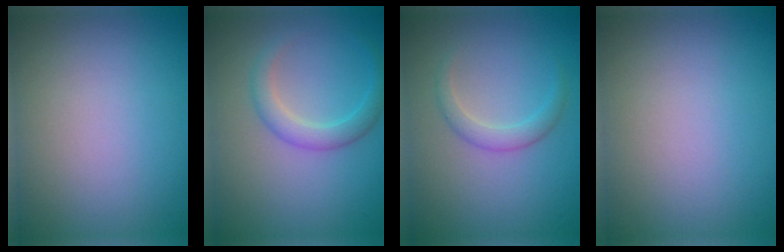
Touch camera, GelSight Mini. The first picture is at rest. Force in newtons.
{"total": 2.5, "press": 2.5, "slide": 0.0}
{"total": 1.7, "press": 1.7, "slide": 0.0}
{"total": 0.0}